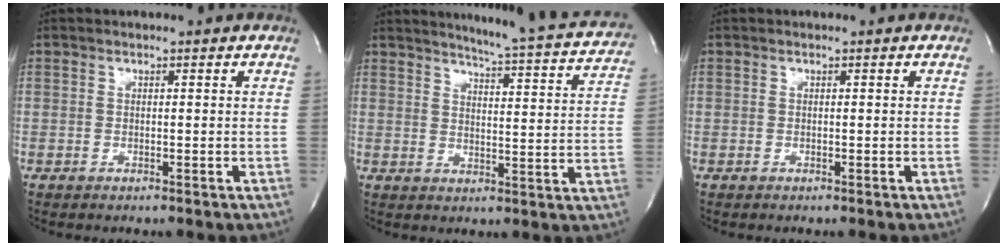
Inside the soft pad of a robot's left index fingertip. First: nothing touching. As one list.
[{"total": 17.6, "force": [16.5, 0.7, 5.9], "torque": [-0.084, -0.062, 0.186]}, {"total": 0.0}]